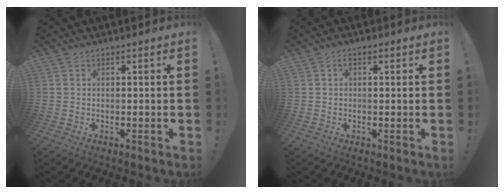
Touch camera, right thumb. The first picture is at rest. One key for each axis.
{"total": 1.8, "fx": 0.2, "fy": 1.0, "fz": 1.4, "tx": -0.024, "ty": 0.004, "tz": 0.002}